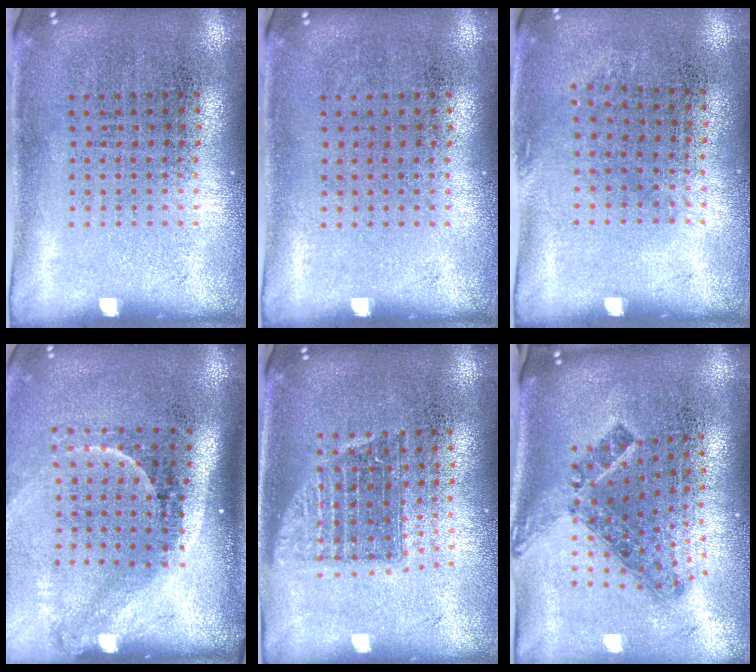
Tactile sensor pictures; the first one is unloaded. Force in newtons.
{"total": 0.0}
{"total": 0.9, "press": 0.7, "slide": 0.6}
{"total": 2.2, "press": 1.4, "slide": 1.7}
{"total": 1.4, "press": 1.1, "slide": 0.8}
{"total": 1.5, "press": 1.1, "slide": 1.0}